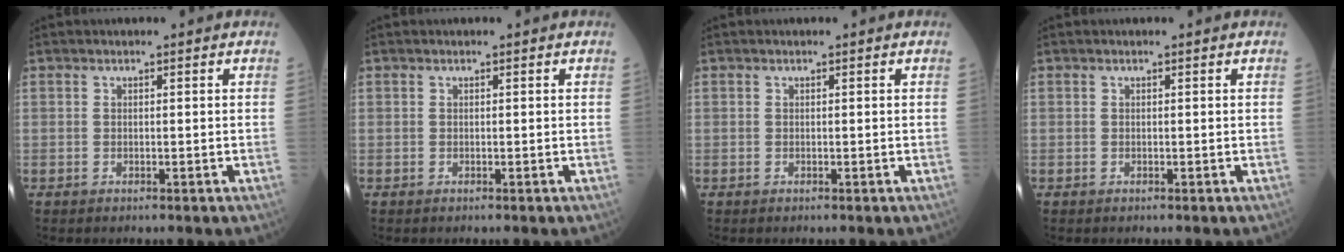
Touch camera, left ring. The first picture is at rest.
{"total": 0.0}
{"total": 0.0}
{"total": 0.0}